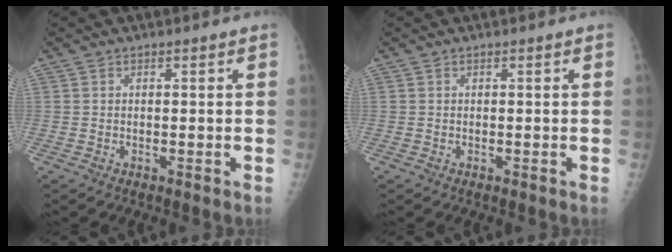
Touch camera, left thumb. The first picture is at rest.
{"total": 0.0}